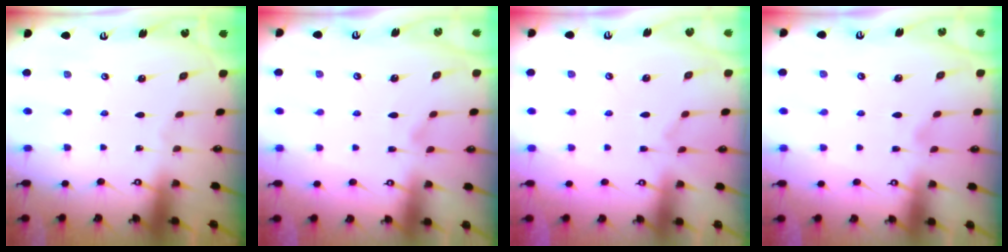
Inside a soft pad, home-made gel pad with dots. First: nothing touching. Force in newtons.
{"total": 1.1, "press": 0.6, "slide": 0.9}
{"total": 1.1, "press": 0.3, "slide": 1.0}
{"total": 1.1, "press": 0.6, "slide": 1.0}